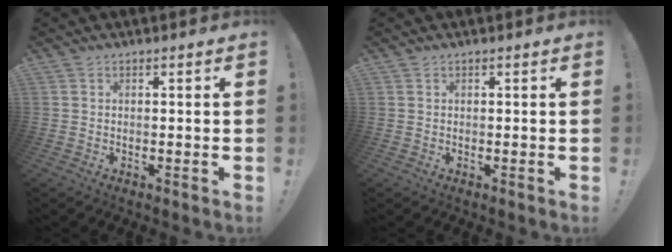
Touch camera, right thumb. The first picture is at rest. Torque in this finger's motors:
{"motor_torque": [0.05, 0.00, -0.14, 0.13, 0.00]}